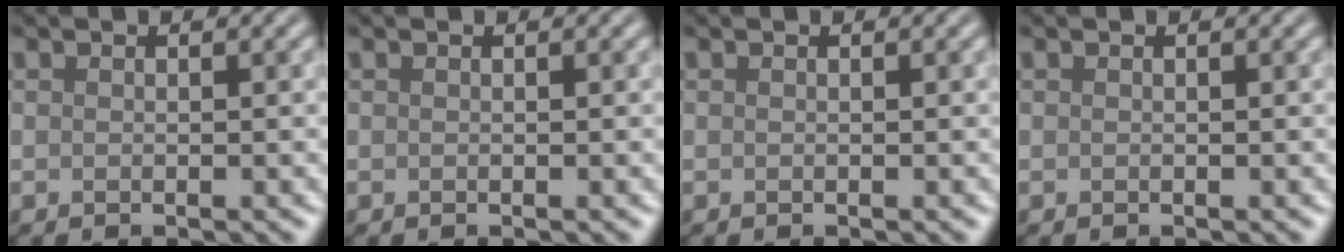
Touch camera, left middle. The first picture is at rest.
{"total": 0.0}
{"total": 0.0}
{"total": 0.0}